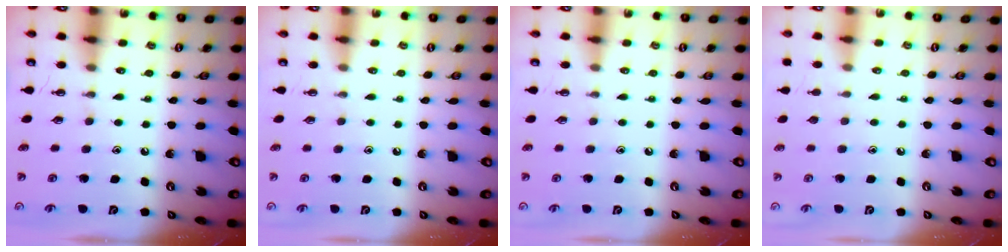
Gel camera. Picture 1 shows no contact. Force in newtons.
{"total": 0.0}
{"total": 0.0}
{"total": 0.0}